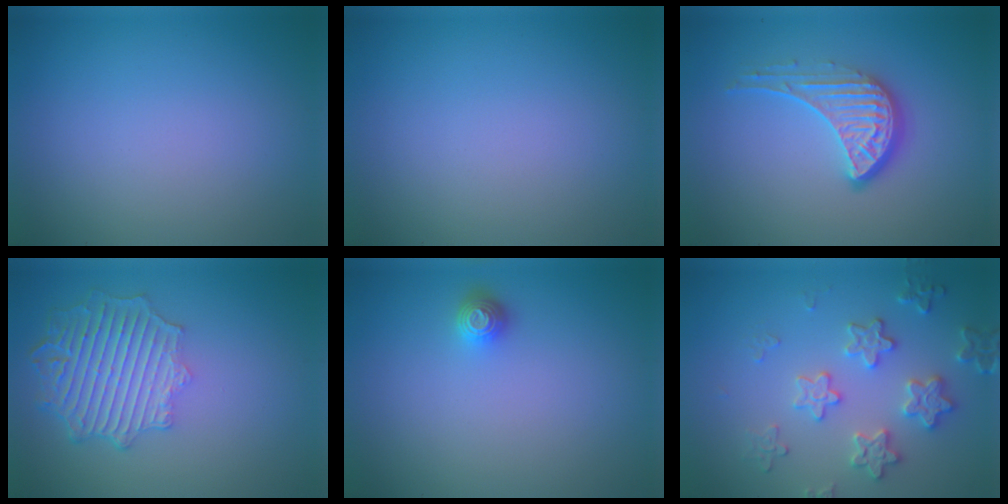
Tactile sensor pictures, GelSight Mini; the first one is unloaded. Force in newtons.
{"total": 0.0}
{"total": 4.3, "press": 3.1, "slide": 3.1}
{"total": 6.6, "press": 5.1, "slide": 4.1}
{"total": 1.2, "press": 1.1, "slide": 0.4}
{"total": 3.6, "press": 3.6, "slide": 0.7}